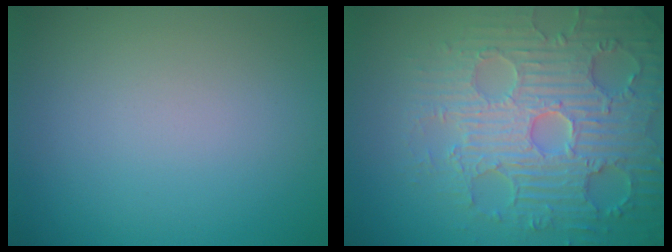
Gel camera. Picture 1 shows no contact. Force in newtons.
{"total": 7.5, "press": 6.1, "slide": 4.3}